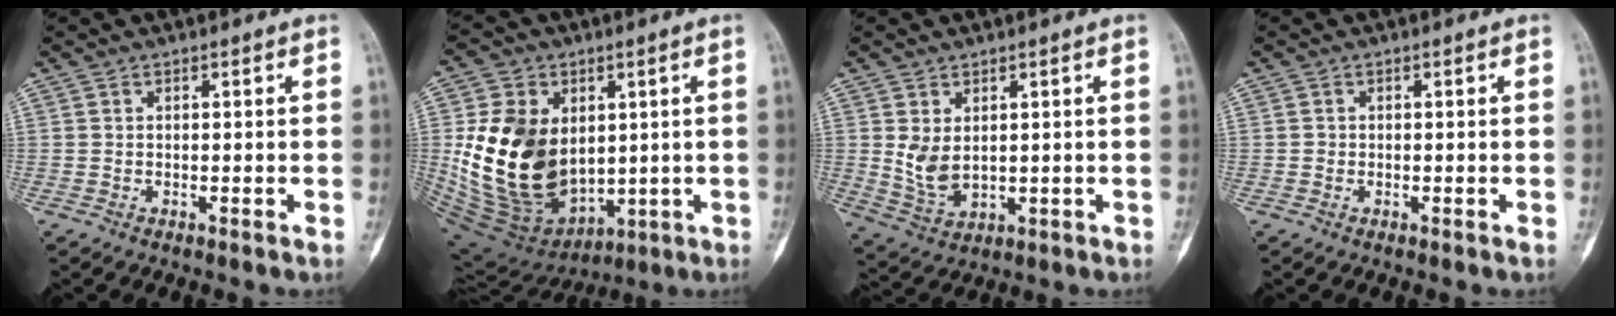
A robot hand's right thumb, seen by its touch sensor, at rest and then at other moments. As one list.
[{"total": 21.4, "force": [1.4, 15.1, 15.1], "torque": [-0.251, -0.017, 0.057]}, {"total": 6.1, "force": [0.9, 4.2, 4.4], "torque": [-0.070, -0.011, 0.036]}, {"total": 0.7, "force": [-0.2, 0.6, 0.1], "torque": [0.004, 0.003, -0.005]}]